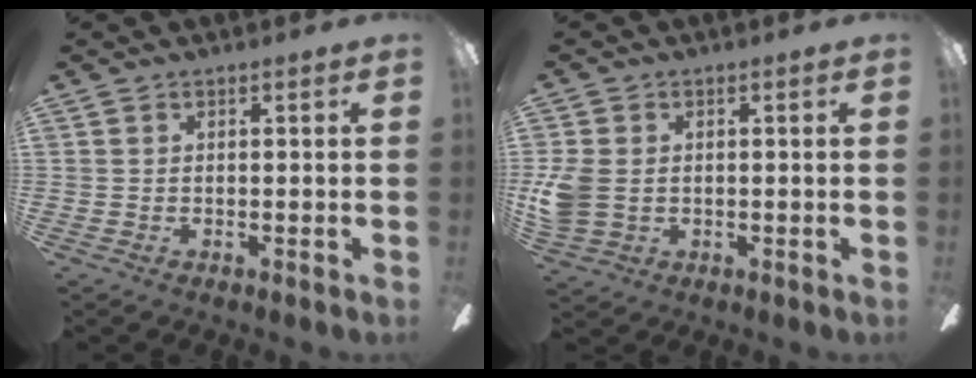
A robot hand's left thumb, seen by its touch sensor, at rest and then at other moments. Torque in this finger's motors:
{"motor_torque": [0.30, 0.94, 0.63, -0.62, 0.09]}